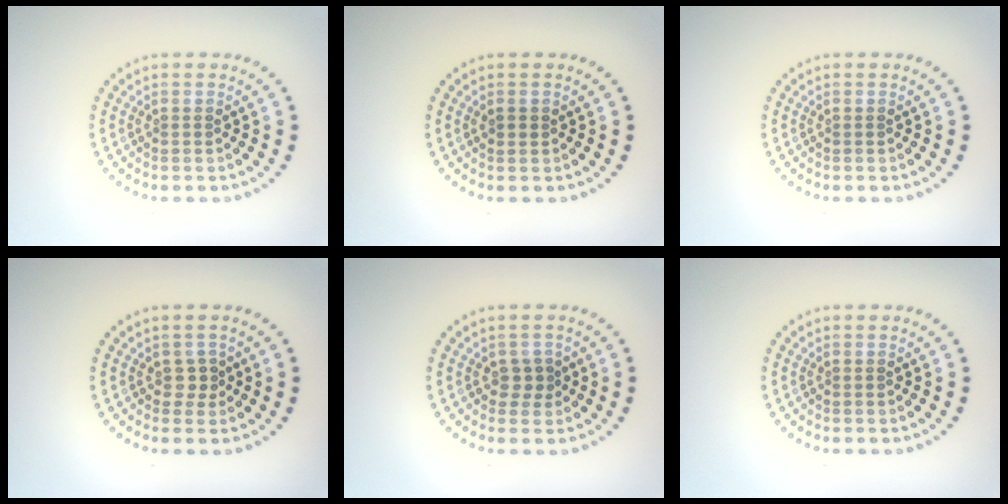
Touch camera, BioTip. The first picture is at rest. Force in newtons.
{"total": 0.9, "press": 0.8, "slide": 0.3}
{"total": 0.0}
{"total": 1.1, "press": 0.9, "slide": 0.6}
{"total": 1.4, "press": 1.3, "slide": 0.5}
{"total": 0.0}